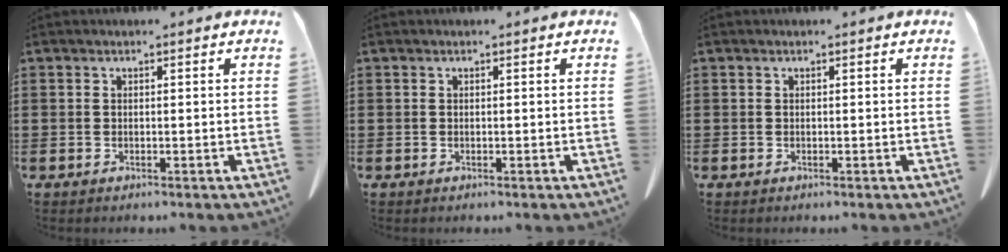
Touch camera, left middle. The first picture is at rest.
{"total": 0.0}
{"total": 0.0}